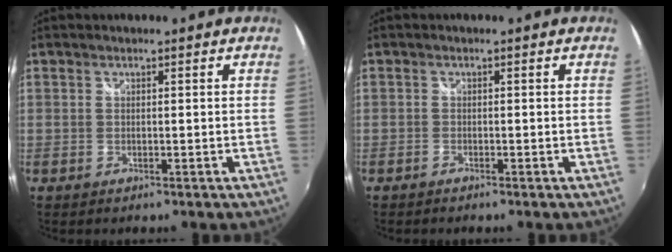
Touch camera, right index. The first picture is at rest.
{"total": 0.8, "force": [-0.7, 0.2, 0.2], "torque": [-0.005, 0.000, -0.015]}